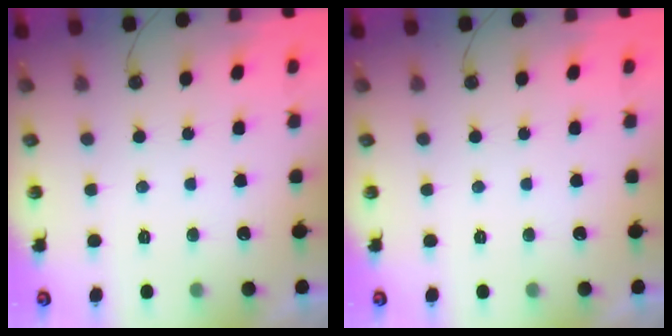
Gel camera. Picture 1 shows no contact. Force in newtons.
{"total": 0.0}